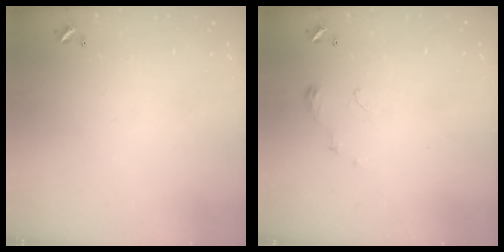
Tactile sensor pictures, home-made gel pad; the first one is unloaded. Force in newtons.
{"total": 5.8, "press": 5.8, "slide": 0.6}